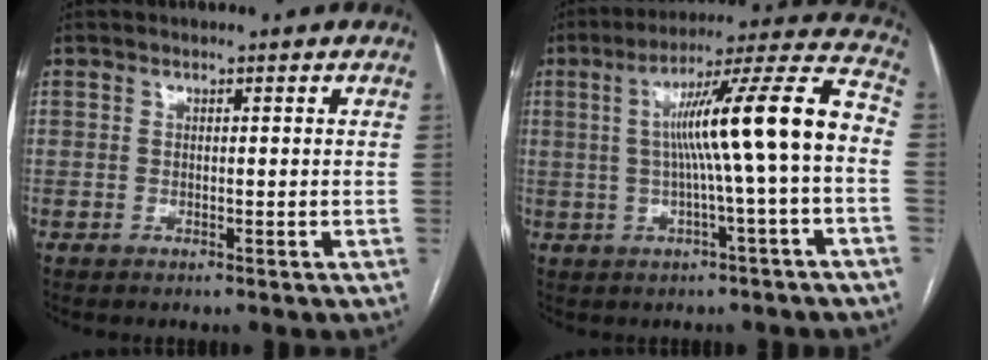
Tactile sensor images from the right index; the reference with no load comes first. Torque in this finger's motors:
{"motor_torque": [1.17, -0.31, 0.48, 0.21]}